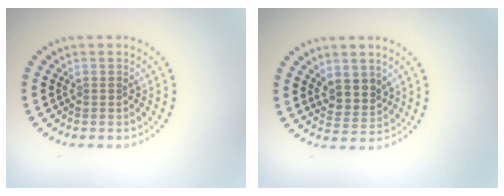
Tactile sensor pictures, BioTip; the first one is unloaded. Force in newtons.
{"total": 2.6, "press": 2.3, "slide": 1.2}